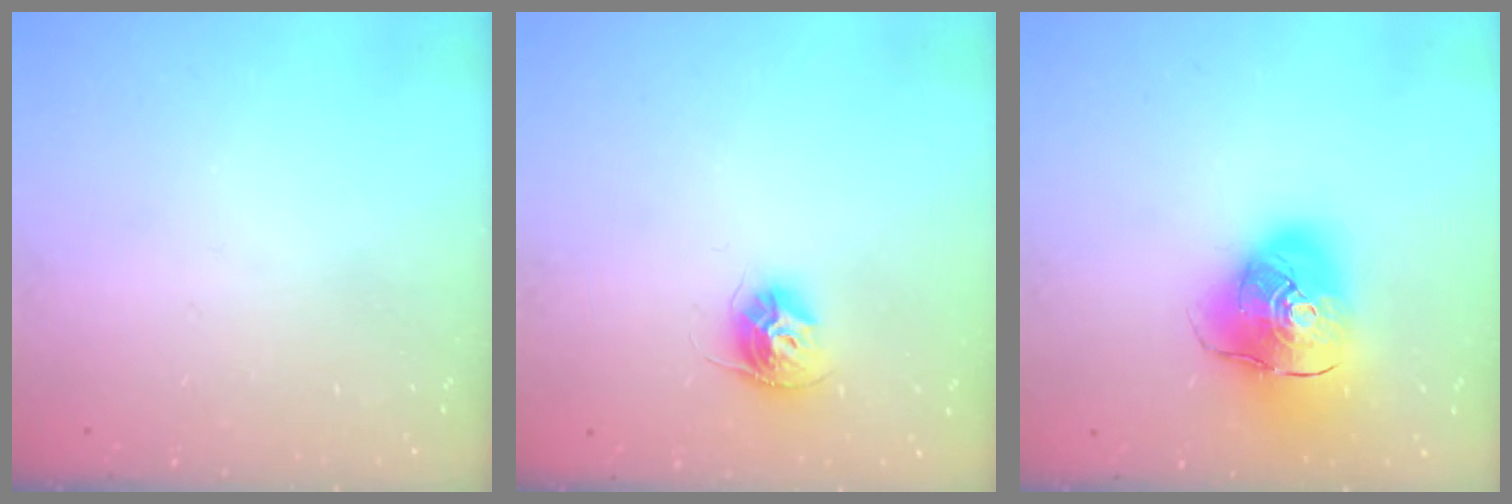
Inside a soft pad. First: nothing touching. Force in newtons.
{"total": 10.5, "press": 10.4, "slide": 0.8}
{"total": 17.0, "press": 16.8, "slide": 2.6}